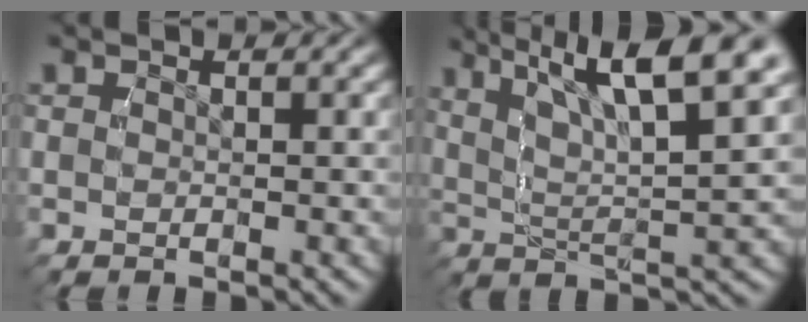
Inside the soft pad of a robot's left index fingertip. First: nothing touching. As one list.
[{"total": 8.1, "force": [4.3, 2.5, 6.4], "torque": [-0.094, 0.006, 0.064]}]